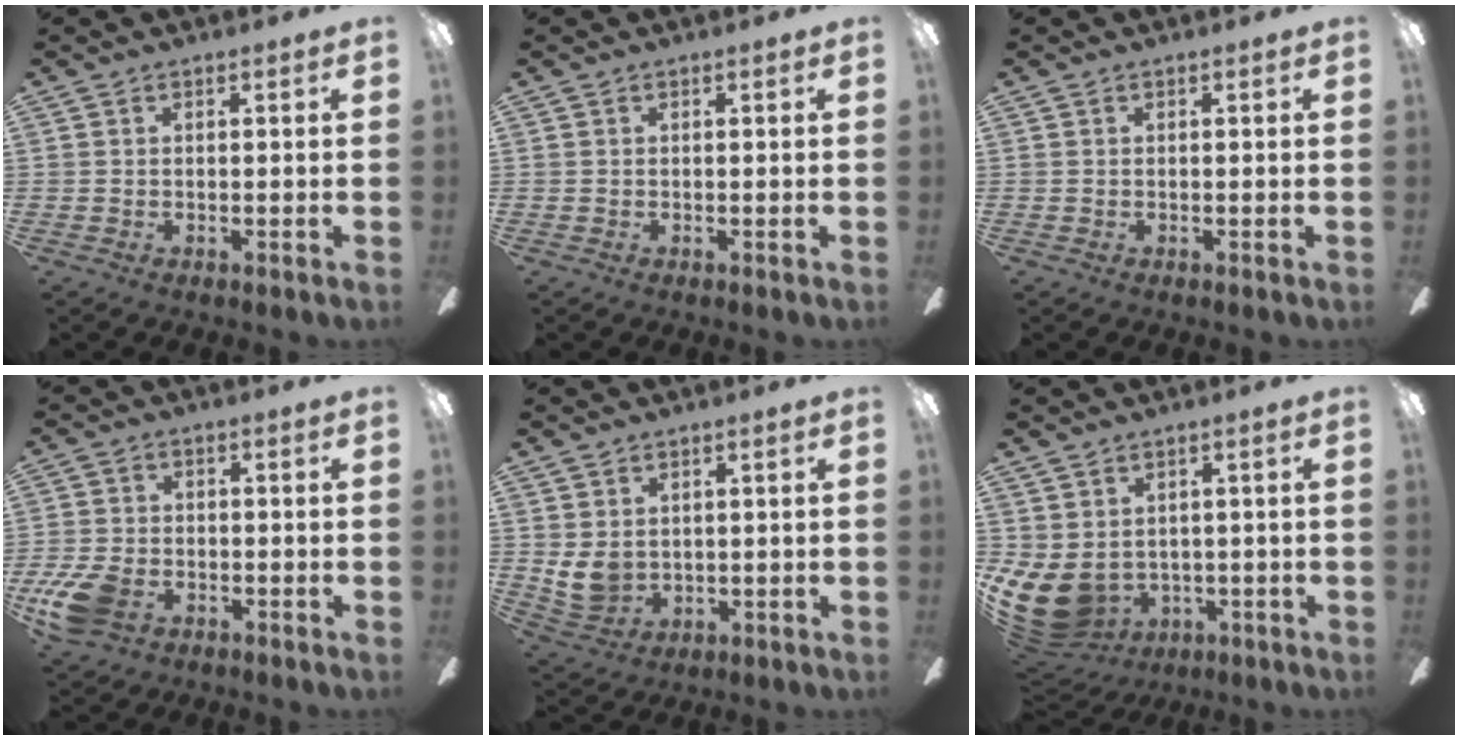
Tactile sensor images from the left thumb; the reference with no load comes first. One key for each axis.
{"total": 0.0}
{"total": 0.0}
{"total": 9.7, "fx": -4.3, "fy": 6.2, "fz": 6.0, "tx": -0.138, "ty": 0.013, "tz": -0.079}
{"total": 6.1, "fx": 1.5, "fy": 4.9, "fz": 3.2, "tx": -0.085, "ty": -0.009, "tz": 0.028}
{"total": 9.1, "fx": -1.0, "fy": 7.1, "fz": 5.6, "tx": -0.159, "ty": -0.015, "tz": -0.014}